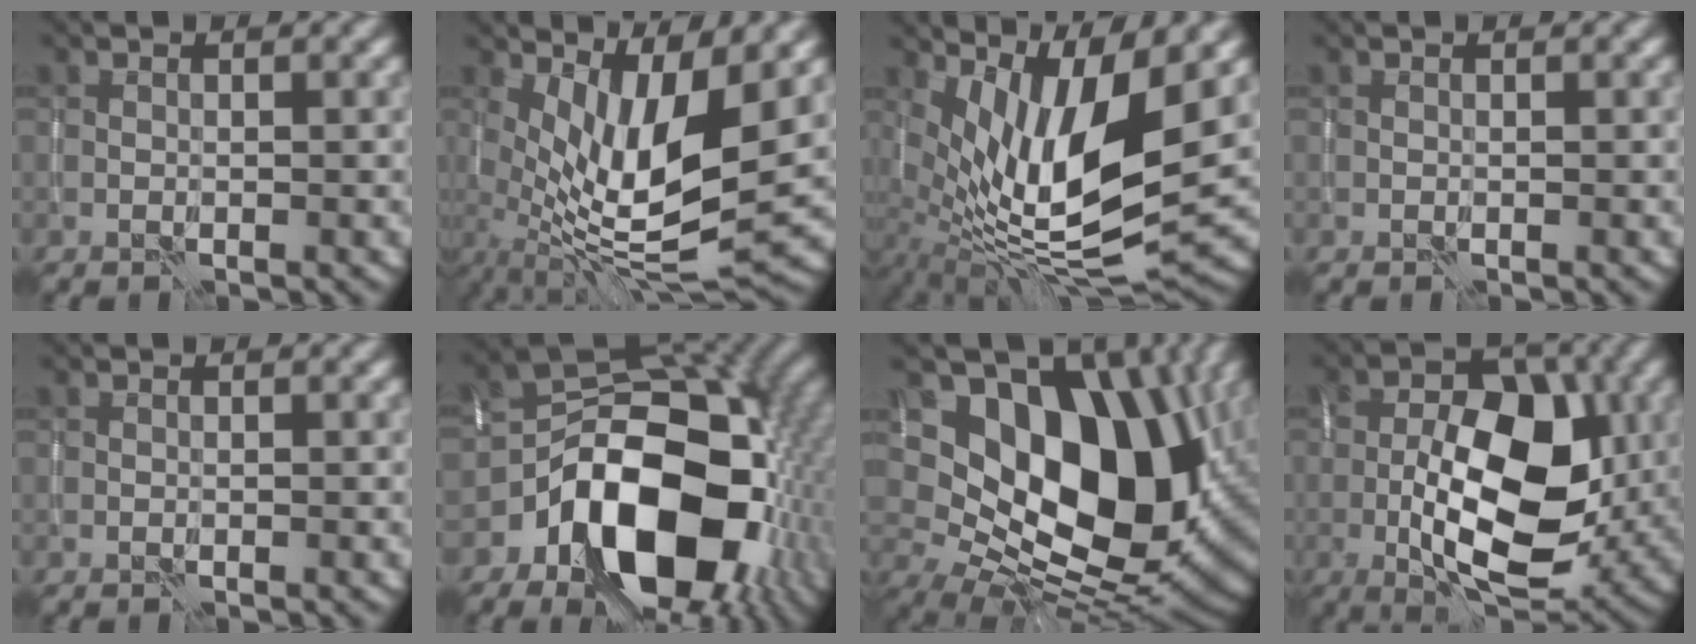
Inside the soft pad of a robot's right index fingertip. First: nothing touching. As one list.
[{"total": 10.1, "force": [1.5, 3.0, 9.5], "torque": [-0.176, -0.011, 0.031]}, {"total": 12.1, "force": [2.1, 3.8, 11.3], "torque": [-0.214, -0.009, 0.048]}, {"total": 0.0}, {"total": 0.0}, {"total": 15.4, "force": [-5.3, 9.7, 10.7], "torque": [-0.138, -0.011, -0.095]}, {"total": 15.5, "force": [3.4, 10.2, 11.1], "torque": [-0.162, -0.009, 0.063]}, {"total": 11.0, "force": [-1.7, 5.6, 9.3], "torque": [-0.154, 0.007, -0.035]}]